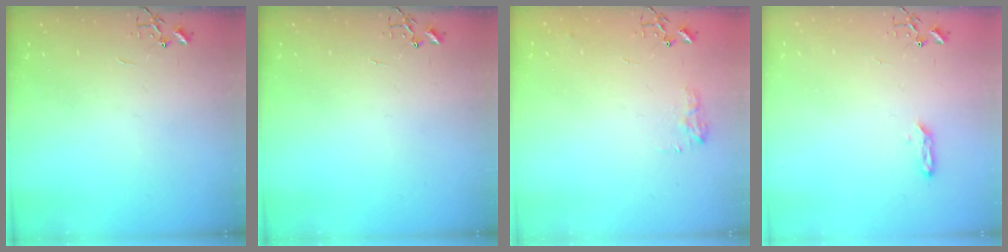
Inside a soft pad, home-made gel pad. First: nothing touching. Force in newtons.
{"total": 0.0}
{"total": 7.8, "press": 7.8, "slide": 0.1}
{"total": 4.1, "press": 4.0, "slide": 0.6}